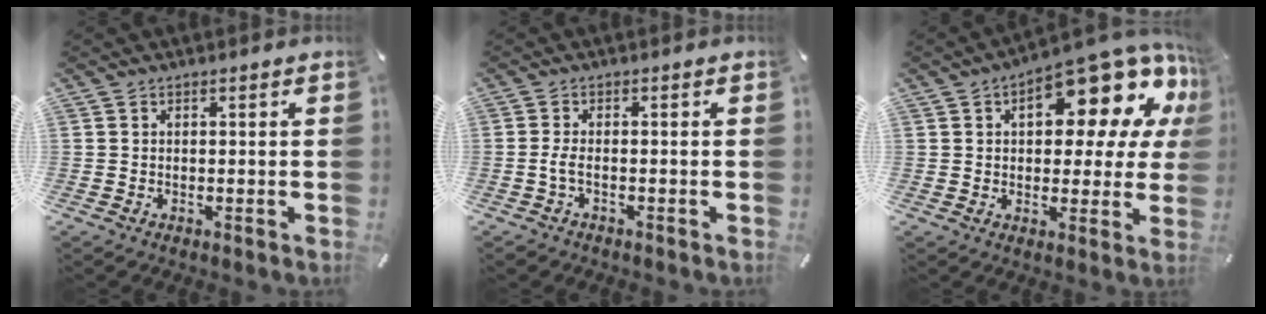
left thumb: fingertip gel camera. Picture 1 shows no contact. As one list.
[{"total": 2.6, "force": [-1.0, 1.0, 2.2], "torque": [-0.053, 0.000, -0.022]}, {"total": 16.8, "force": [9.1, 7.6, 11.9], "torque": [-0.147, -0.070, 0.144]}]